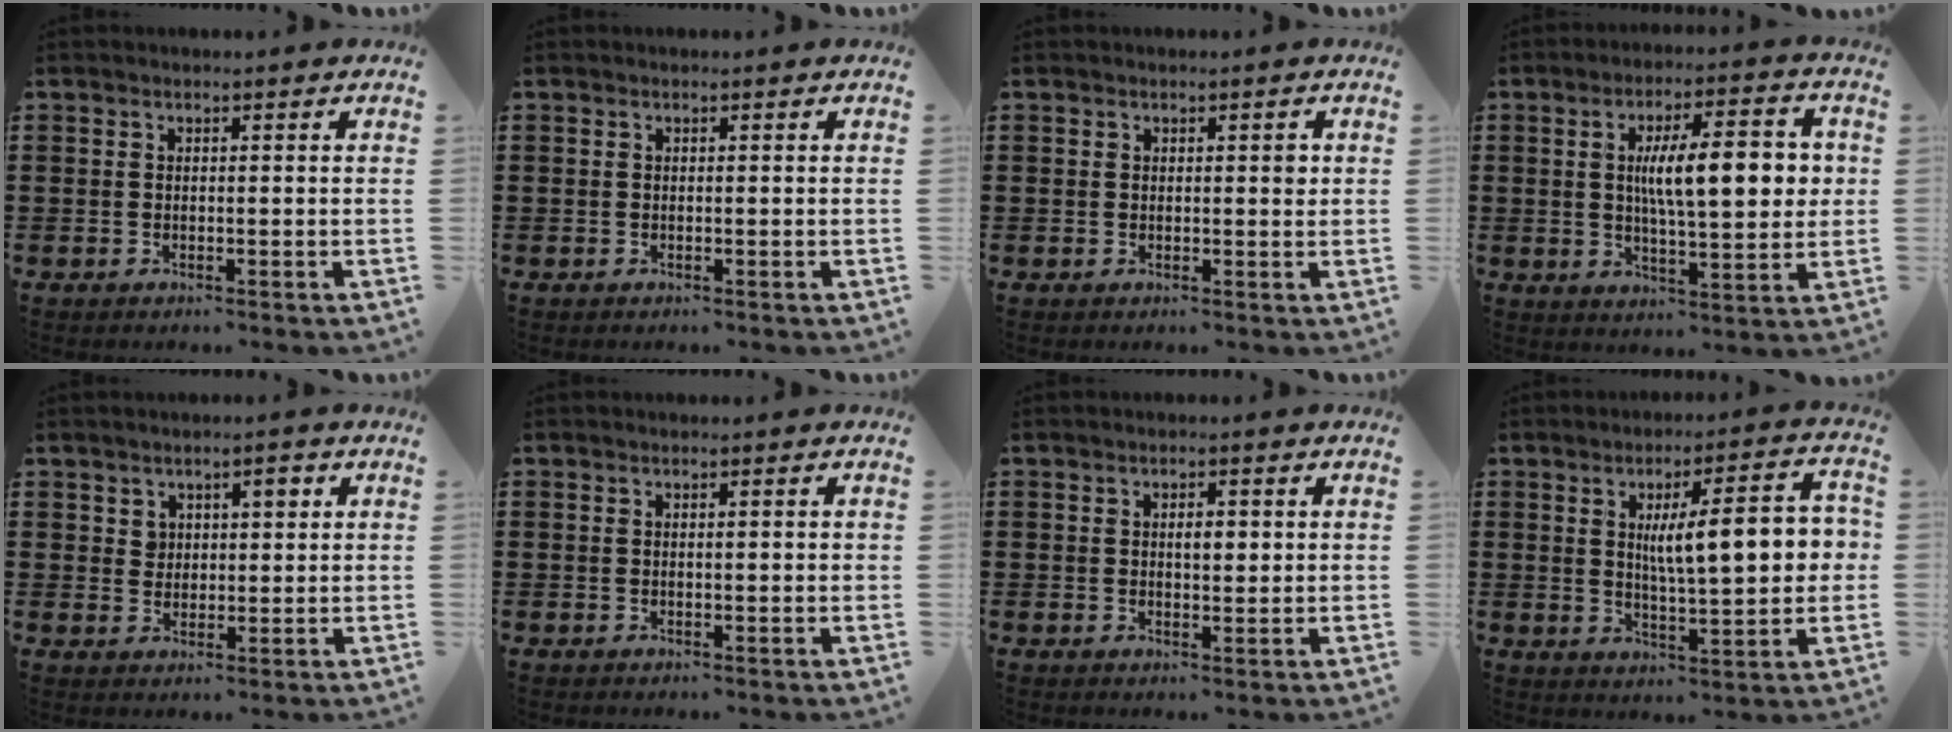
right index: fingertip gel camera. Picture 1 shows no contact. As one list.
[{"total": 0.0}, {"total": 1.3, "force": [0.4, 0.6, 1.0], "torque": [-0.011, 0.002, 0.005]}, {"total": 11.7, "force": [1.8, 3.9, 10.9], "torque": [-0.177, 0.003, 0.026]}, {"total": 2.8, "force": [1.4, 2.0, 1.3], "torque": [-0.026, 0.005, 0.022]}, {"total": 0.6, "force": [0.0, 0.1, 0.6], "torque": [-0.011, -0.001, 0.001]}, {"total": 2.3, "force": [0.4, 1.0, 2.1], "torque": [-0.033, 0.003, 0.003]}, {"total": 11.0, "force": [2.0, 3.3, 10.3], "torque": [-0.159, 0.001, 0.026]}]